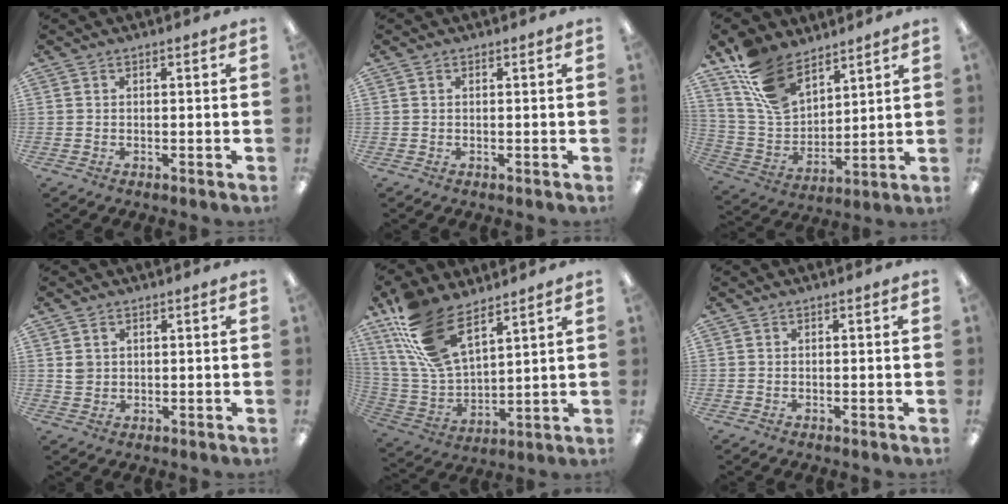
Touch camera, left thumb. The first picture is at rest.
{"total": 0.0}
{"total": 14.9, "force": [10.6, 7.9, 6.9], "torque": [-0.154, -0.046, 0.209]}
{"total": 2.5, "force": [0.9, 2.2, 0.9], "torque": [-0.012, 0.000, 0.016]}
{"total": 16.9, "force": [11.1, 7.6, 10.1], "torque": [-0.244, -0.047, 0.206]}
{"total": 0.0}